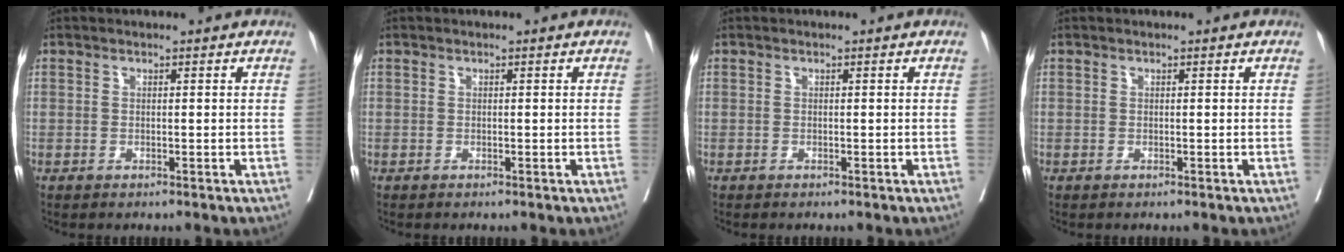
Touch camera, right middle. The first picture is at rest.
{"total": 0.0}
{"total": 0.0}
{"total": 0.0}